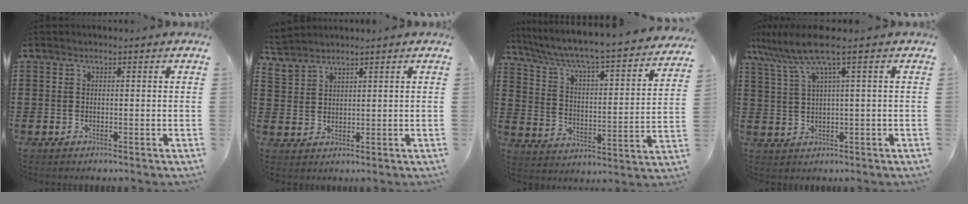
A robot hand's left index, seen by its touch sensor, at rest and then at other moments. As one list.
[{"total": 2.7, "force": [2.6, 0.8, -0.1], "torque": [-0.008, -0.002, 0.050]}, {"total": 4.5, "force": [3.8, -0.2, 2.3], "torque": [-0.065, -0.046, 0.051]}, {"total": 6.5, "force": [2.9, 0.1, 5.8], "torque": [-0.137, -0.016, 0.043]}]